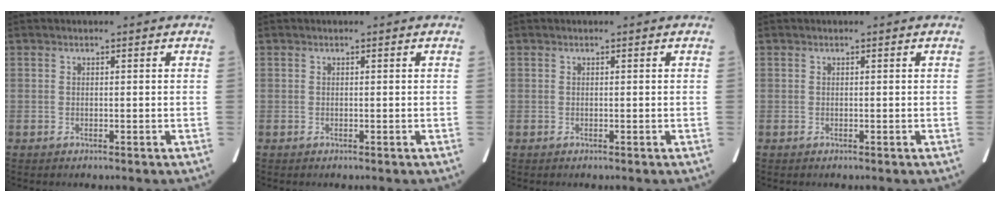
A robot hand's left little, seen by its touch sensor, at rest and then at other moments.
{"total": 0.0}
{"total": 0.0}
{"total": 0.0}